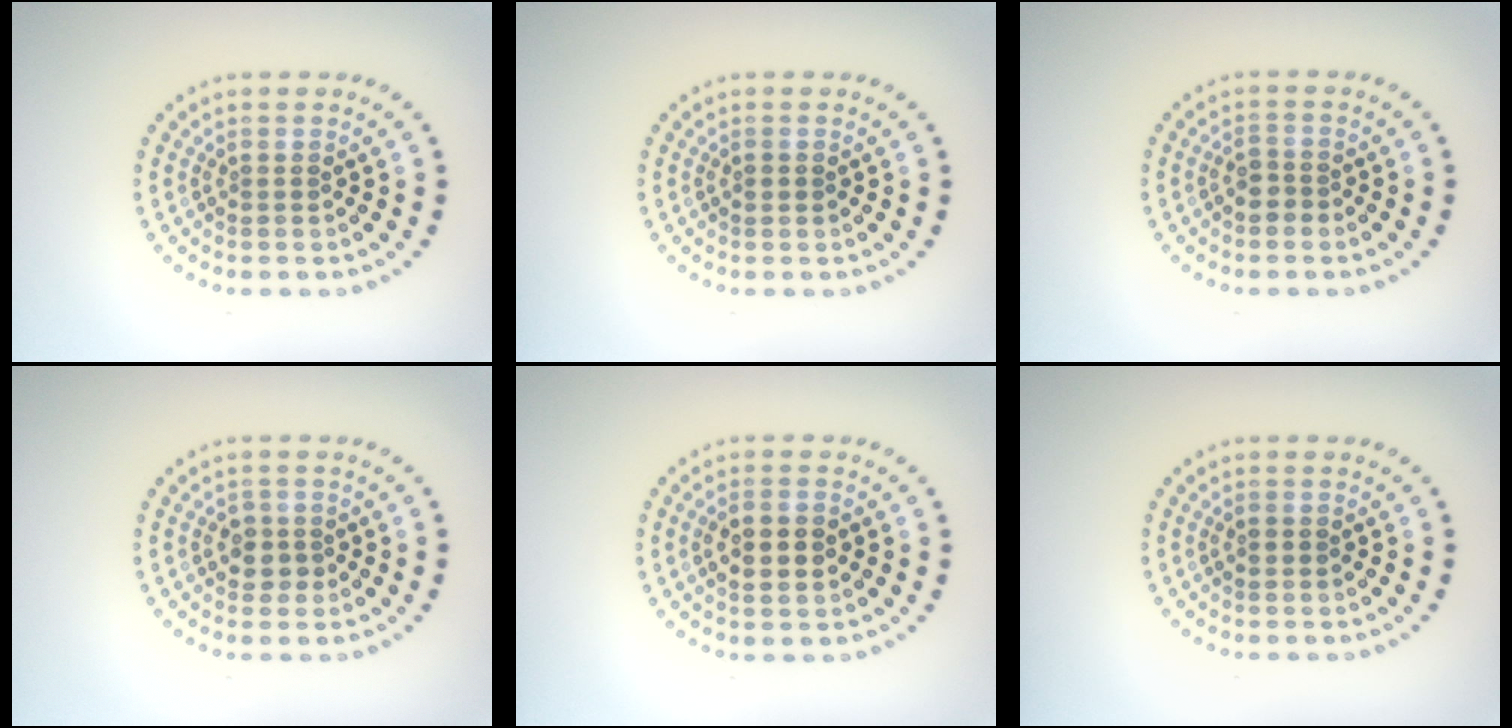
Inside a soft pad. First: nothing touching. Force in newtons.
{"total": 0.7, "press": 0.7, "slide": 0.1}
{"total": 1.3, "press": 1.2, "slide": 0.7}
{"total": 1.8, "press": 1.7, "slide": 0.6}
{"total": 3.0, "press": 3.0, "slide": 0.3}
{"total": 0.9, "press": 0.9, "slide": 0.0}